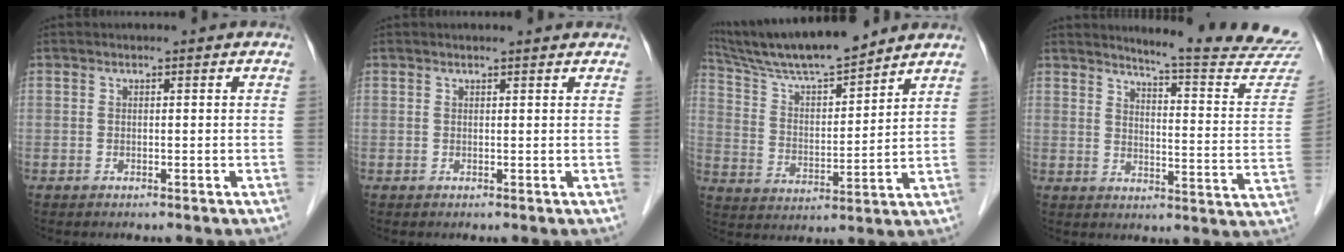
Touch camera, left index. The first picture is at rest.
{"total": 2.4, "force": [2.3, 0.2, 0.5], "torque": [-0.012, 0.008, 0.021]}
{"total": 14.5, "force": [13.1, 0.8, 6.1], "torque": [-0.119, 0.010, 0.235]}
{"total": 18.6, "force": [17.8, -0.5, 5.4], "torque": [-0.071, -0.122, 0.203]}